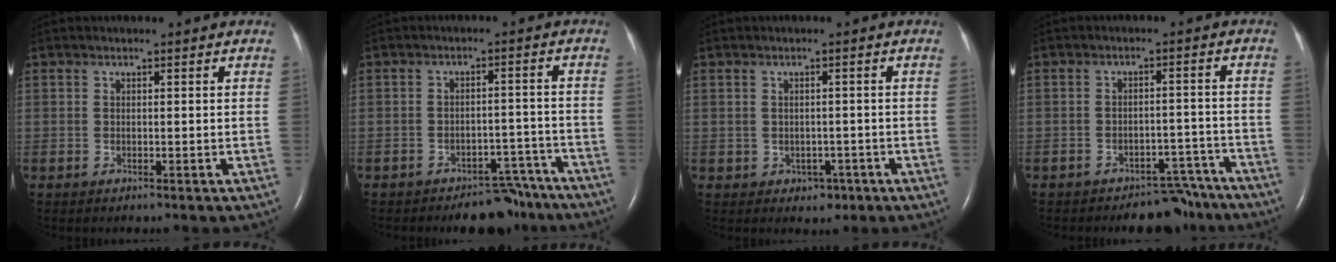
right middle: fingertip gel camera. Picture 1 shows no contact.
{"total": 7.4, "force": [-6.6, 3.0, 1.8], "torque": [-0.003, 0.021, -0.093]}
{"total": 1.9, "force": [-0.9, 1.5, 0.9], "torque": [-0.013, 0.006, -0.003]}
{"total": 7.1, "force": [-6.4, 2.8, 1.0], "torque": [0.007, 0.026, -0.086]}